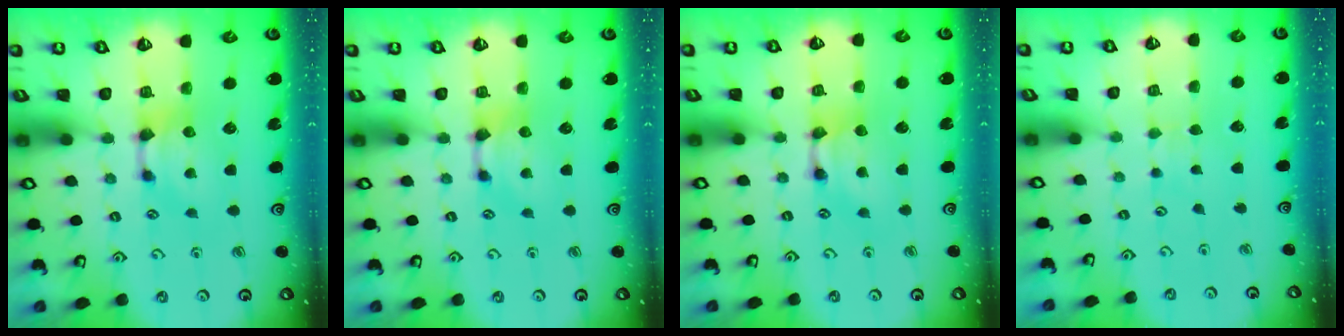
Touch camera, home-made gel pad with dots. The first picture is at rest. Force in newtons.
{"total": 0.0}
{"total": 1.6, "press": 1.6, "slide": 0.1}
{"total": 3.4, "press": 3.4, "slide": 0.4}